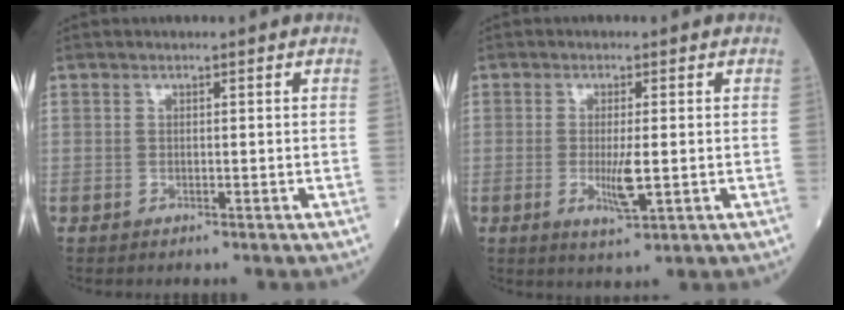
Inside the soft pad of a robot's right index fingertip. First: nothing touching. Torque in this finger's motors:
{"motor_torque": [0.76, -0.20, 0.41, 0.11]}